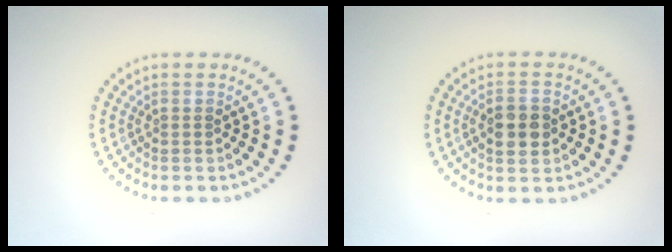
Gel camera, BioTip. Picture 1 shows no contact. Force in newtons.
{"total": 2.9, "press": 2.8, "slide": 0.3}